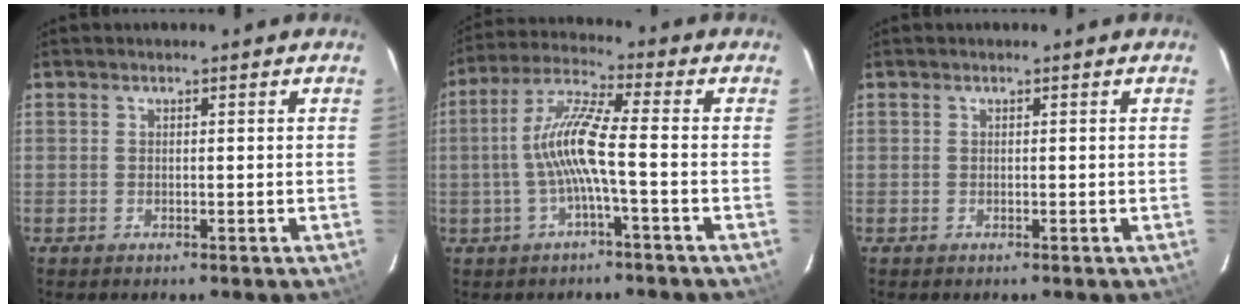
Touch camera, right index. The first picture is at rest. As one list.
[{"total": 9.1, "force": [-1.9, 0.2, 8.9], "torque": [-0.193, 0.012, -0.036]}, {"total": 0.0}]